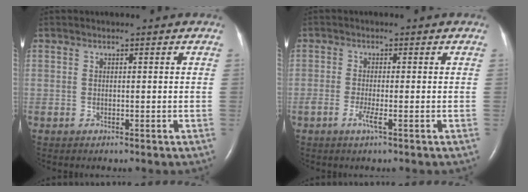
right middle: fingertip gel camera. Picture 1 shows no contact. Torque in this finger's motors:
{"motor_torque": [0.56, -0.28, 0.30, 0.09]}